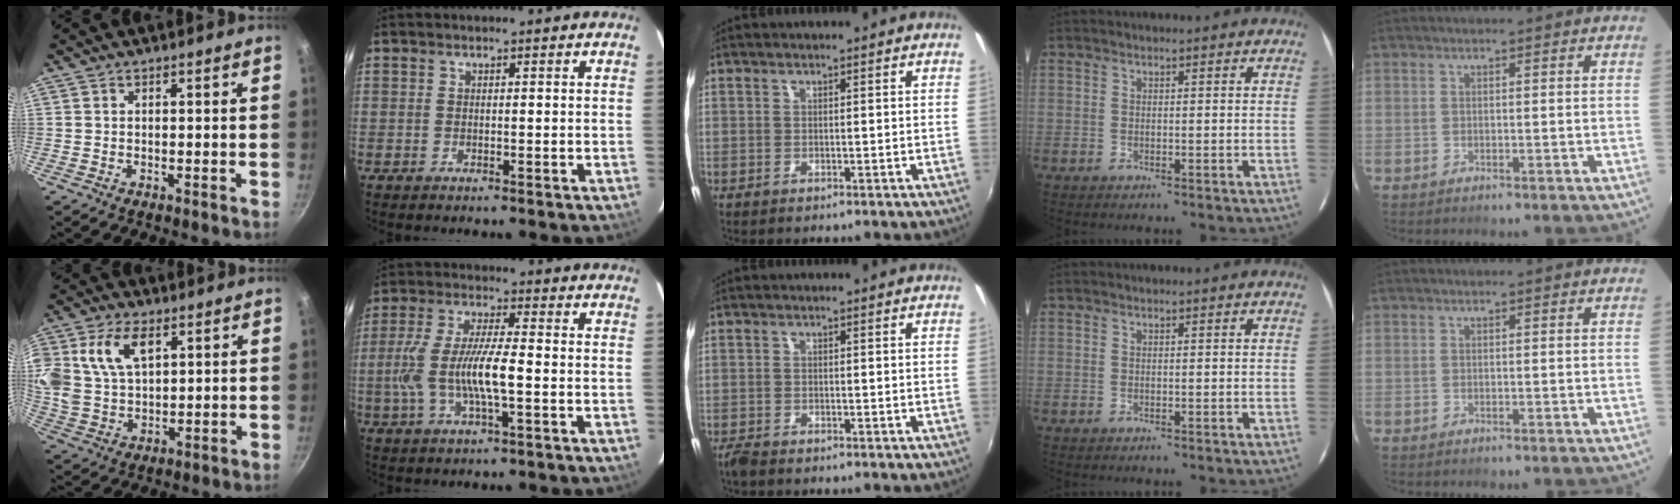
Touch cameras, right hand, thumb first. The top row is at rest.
{"thumb": {"total": 13.5, "force": [4.9, 8.5, 9.2], "torque": [-0.175, -0.004, 0.098]}, "index": {"total": 11.8, "force": [-2.1, 2.5, 11.3], "torque": [-0.230, -0.004, -0.041]}, "middle": {"total": 2.1, "force": [-1.9, 0.5, 0.8], "torque": [-0.022, -0.009, -0.040]}}